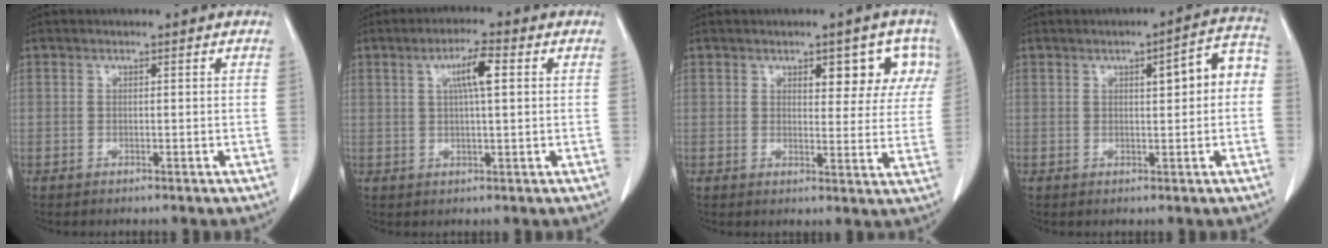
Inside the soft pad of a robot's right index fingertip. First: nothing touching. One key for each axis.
{"total": 5.2, "fx": 1.5, "fy": 0.4, "fz": 4.9, "tx": -0.089, "ty": 0.006, "tz": 0.026}
{"total": 6.9, "fx": 3.4, "fy": 3.3, "fz": 5.0, "tx": -0.040, "ty": 0.011, "tz": 0.039}
{"total": 6.4, "fx": 0.7, "fy": 1.4, "fz": 6.2, "tx": -0.079, "ty": 0.026, "tz": 0.007}